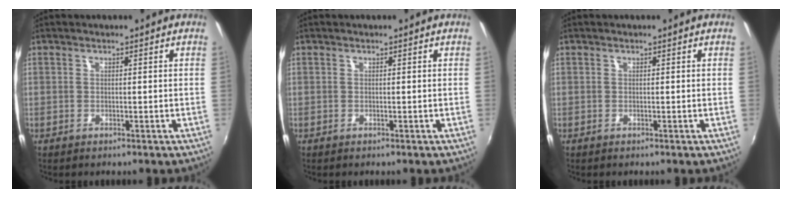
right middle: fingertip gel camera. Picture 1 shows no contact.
{"total": 0.0}
{"total": 0.0}